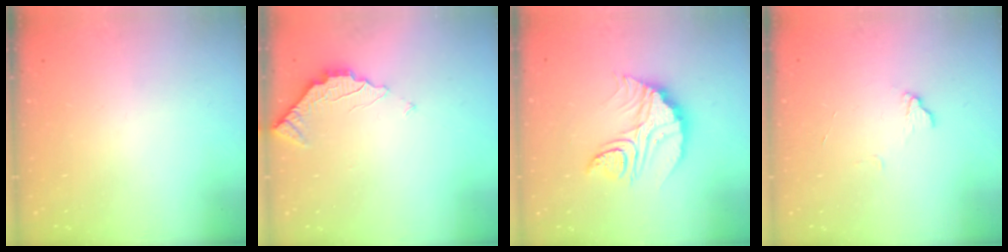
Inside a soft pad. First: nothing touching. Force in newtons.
{"total": 2.3, "press": 2.3, "slide": 0.2}
{"total": 12.5, "press": 12.5, "slide": 0.6}
{"total": 5.8, "press": 5.8, "slide": 0.5}